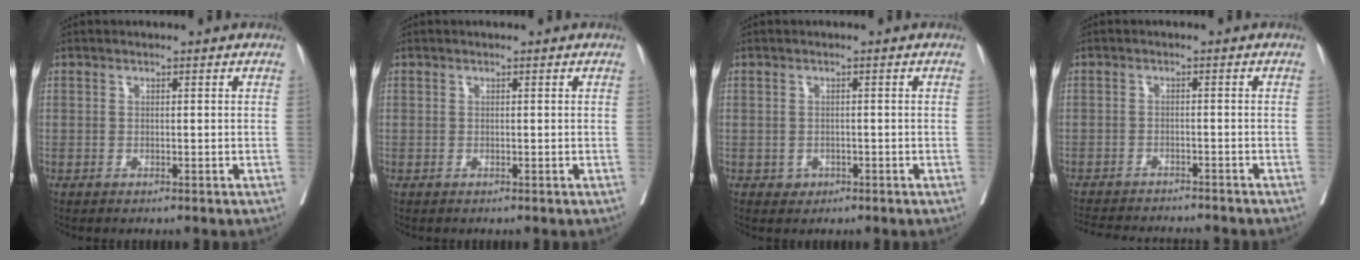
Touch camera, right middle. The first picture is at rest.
{"total": 0.0}
{"total": 1.7, "force": [-0.6, 1.5, 0.5], "torque": [-0.005, 0.004, -0.003]}
{"total": 13.5, "force": [-12.4, 2.0, 4.8], "torque": [-0.091, -0.017, -0.165]}